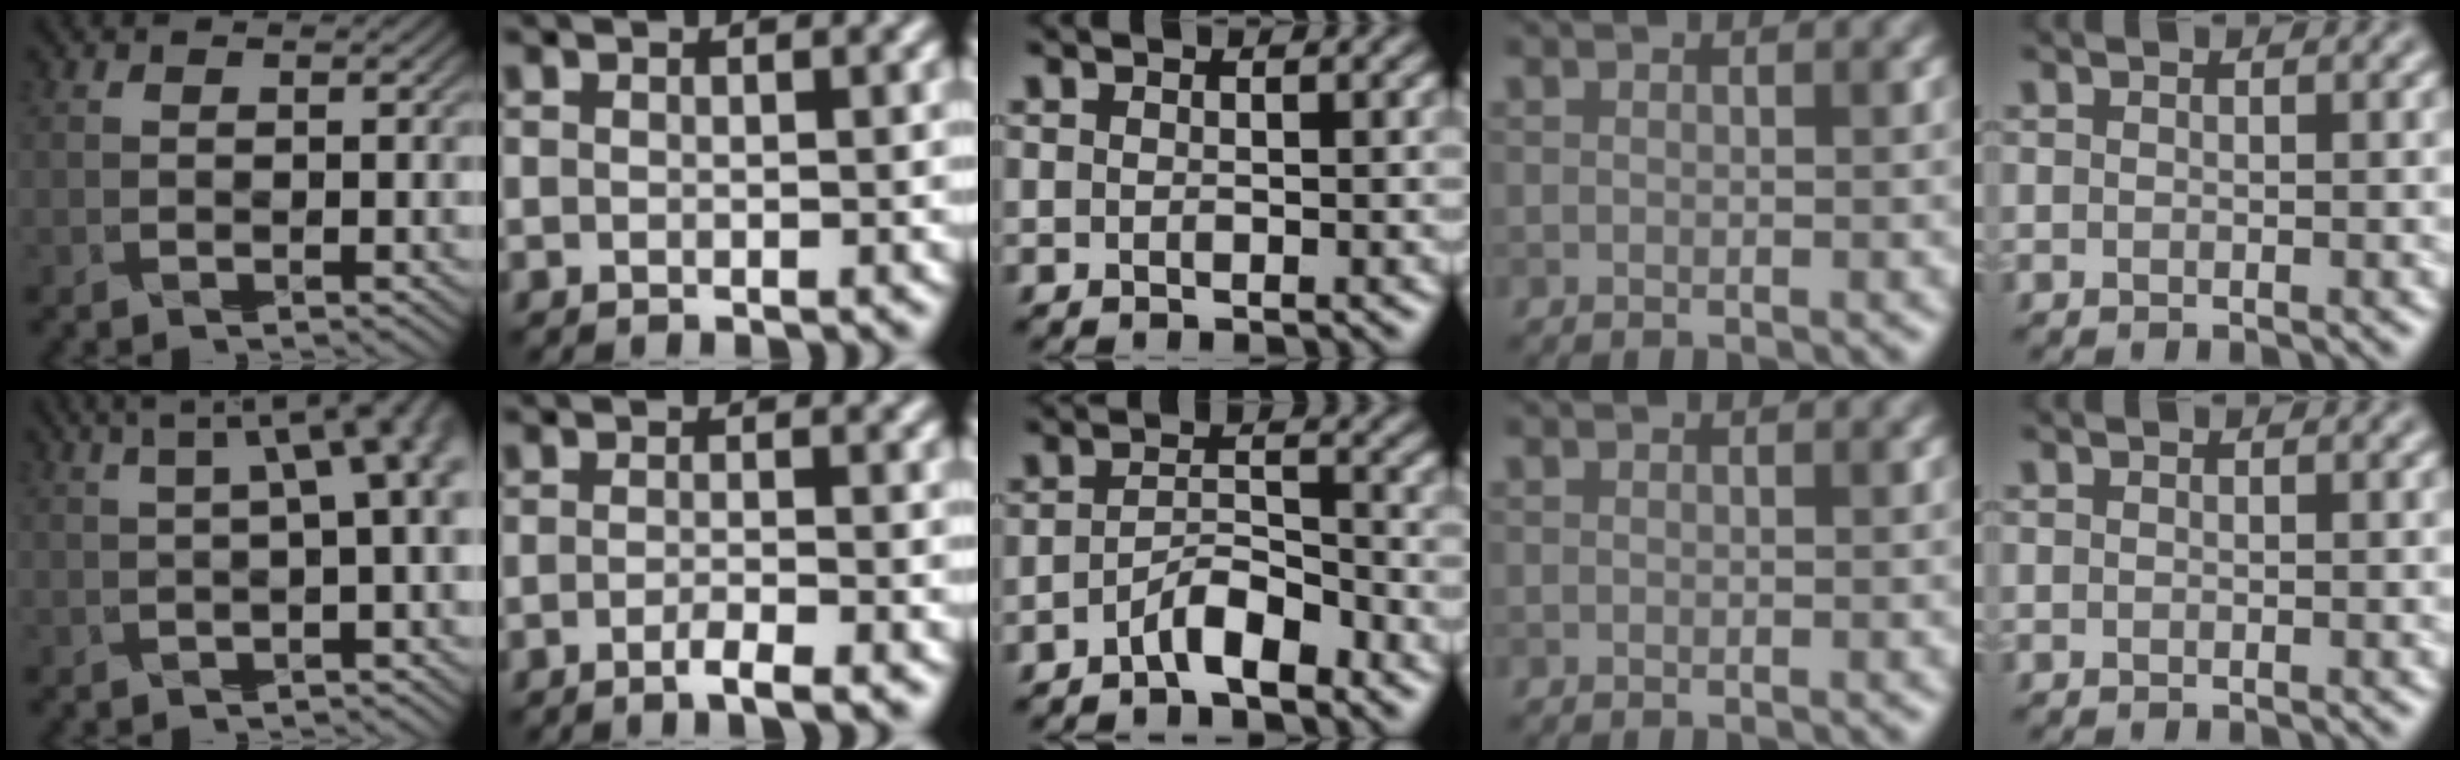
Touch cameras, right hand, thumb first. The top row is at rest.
{"thumb": {"total": 10.7, "force": [2.6, 3.4, 9.8], "torque": [-0.133, 0.032, 0.037]}, "index": {"total": 2.4, "force": [-1.3, 0.7, 1.8], "torque": [-0.025, 0.001, -0.029]}, "middle": {"total": 3.1, "force": [-2.1, 0.9, 2.0], "torque": [-0.038, 0.009, -0.042]}}